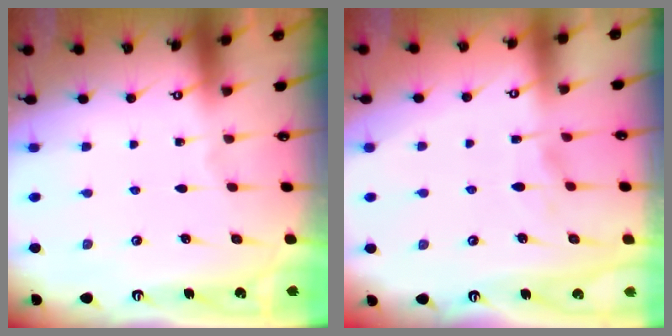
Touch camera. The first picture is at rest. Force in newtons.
{"total": 1.1, "press": 0.6, "slide": 0.9}